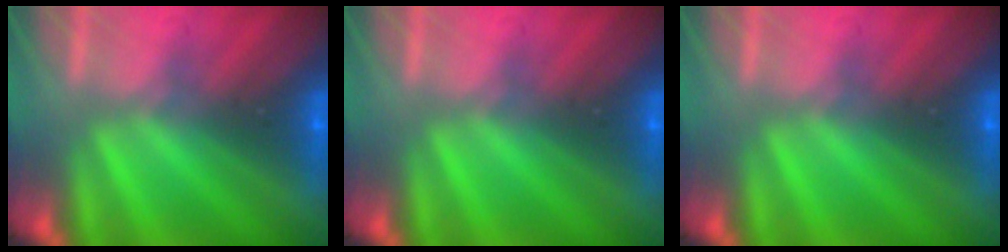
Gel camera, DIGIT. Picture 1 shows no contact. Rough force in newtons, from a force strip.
{"total": 0.0}
{"total": 0.0}